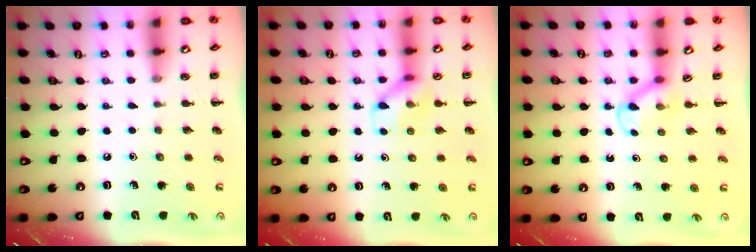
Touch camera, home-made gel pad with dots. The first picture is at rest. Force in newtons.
{"total": 9.8, "press": 9.7, "slide": 0.7}
{"total": 3.4, "press": 3.1, "slide": 1.2}